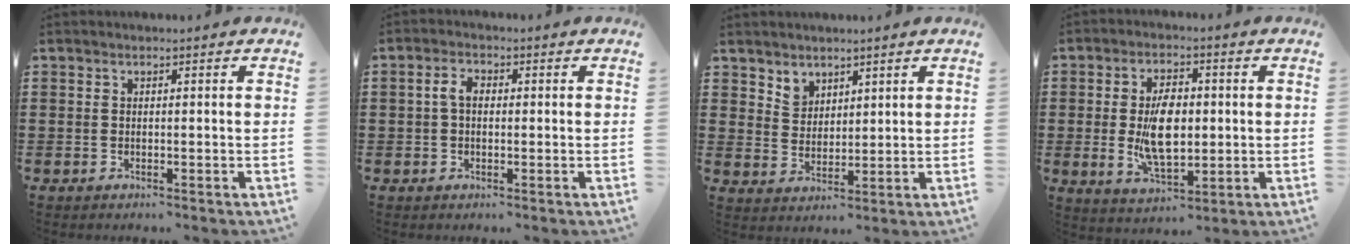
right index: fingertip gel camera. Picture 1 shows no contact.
{"total": 2.8, "force": [0.1, 1.6, 2.3], "torque": [-0.054, 0.004, -0.003]}
{"total": 3.7, "force": [2.8, 2.3, 0.1], "torque": [-0.015, 0.002, 0.055]}
{"total": 8.6, "force": [-0.1, 4.4, 7.4], "torque": [-0.141, -0.005, -0.006]}